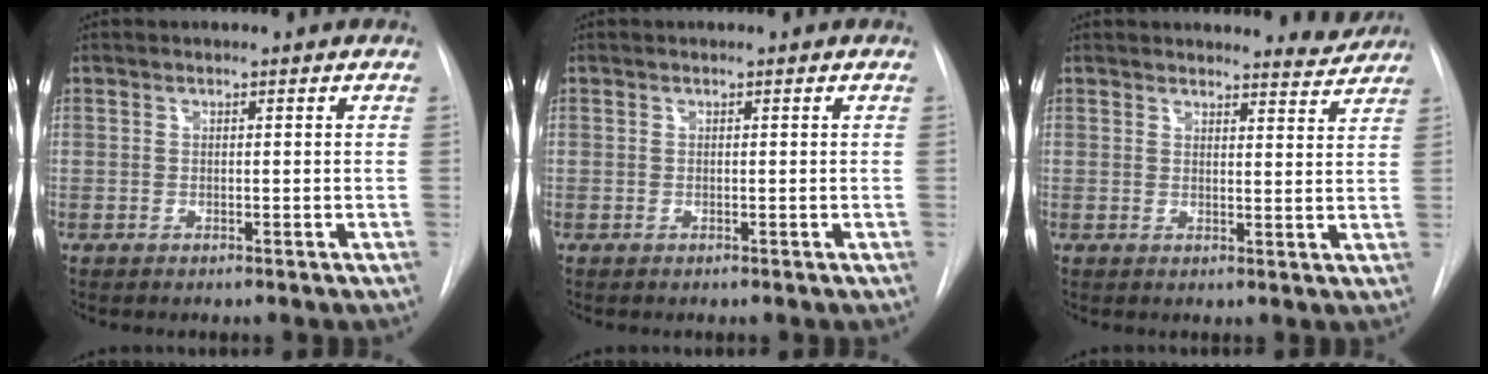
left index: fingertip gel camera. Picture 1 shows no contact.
{"total": 0.0}
{"total": 4.9, "force": [4.8, 0.5, -0.1], "torque": [0.006, -0.021, 0.044]}